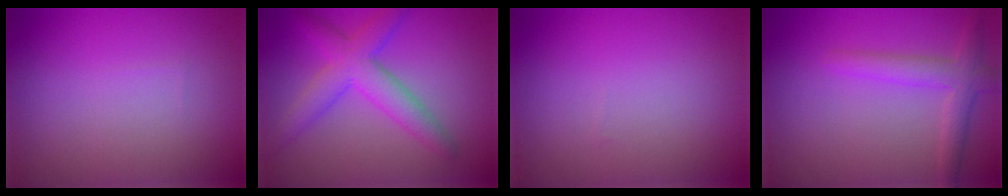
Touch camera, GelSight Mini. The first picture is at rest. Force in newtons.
{"total": 4.9, "press": 4.9, "slide": 0.1}
{"total": 0.0}
{"total": 2.9, "press": 2.9, "slide": 0.2}